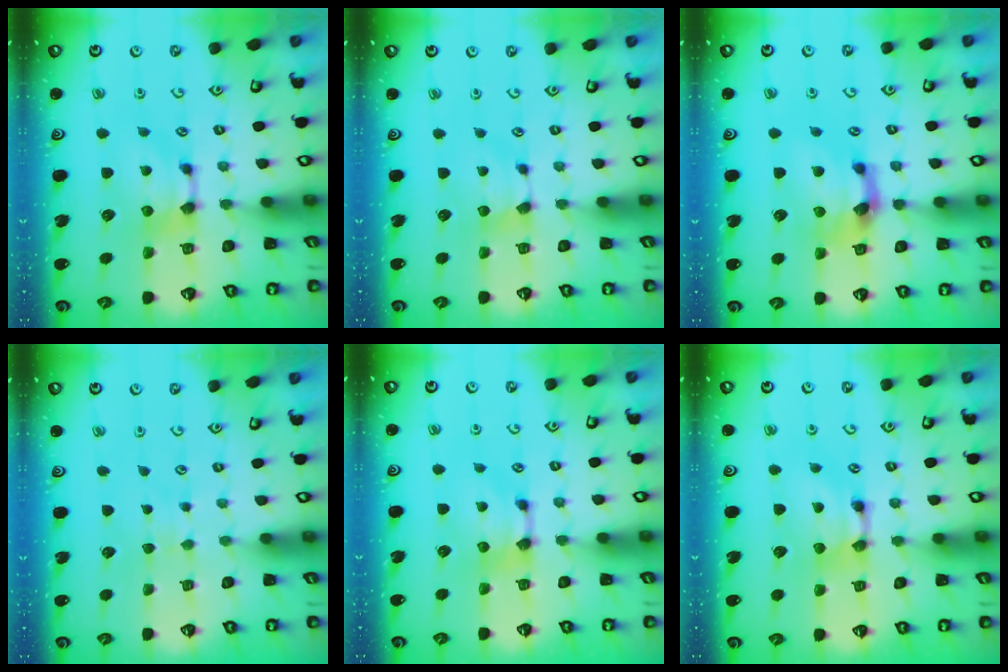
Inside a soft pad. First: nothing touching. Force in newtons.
{"total": 1.0, "press": 0.9, "slide": 0.3}
{"total": 2.8, "press": 2.4, "slide": 1.5}
{"total": 2.6, "press": 2.6, "slide": 0.4}
{"total": 0.0}
{"total": 2.0, "press": 2.0, "slide": 0.1}